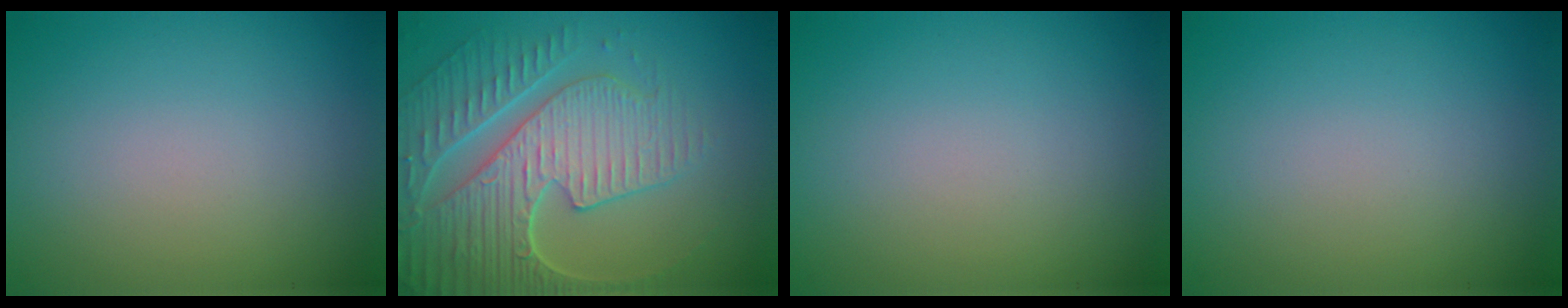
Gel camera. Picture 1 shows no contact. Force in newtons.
{"total": 8.2, "press": 6.1, "slide": 5.4}
{"total": 0.0}
{"total": 0.0}